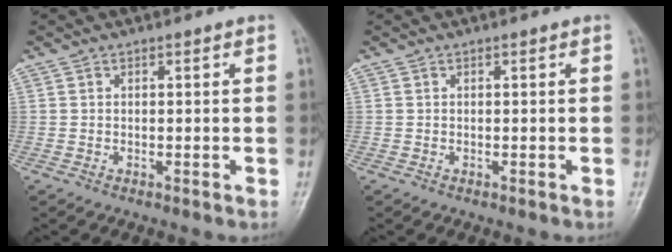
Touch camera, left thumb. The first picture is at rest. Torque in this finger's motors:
{"motor_torque": [0.05, 0.06, -0.06, -0.14, 0.00]}